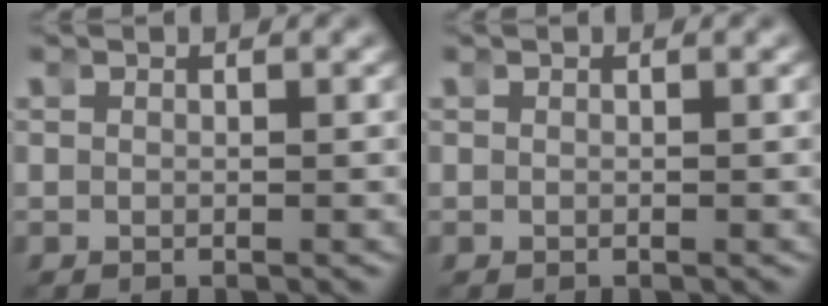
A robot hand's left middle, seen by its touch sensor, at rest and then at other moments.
{"total": 0.0}